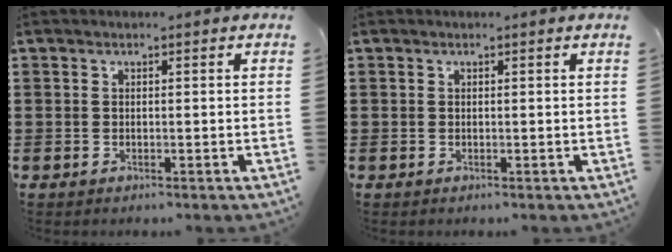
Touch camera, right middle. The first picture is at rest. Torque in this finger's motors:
{"motor_torque": [-2.14, 0.00, 0.00, 0.00]}